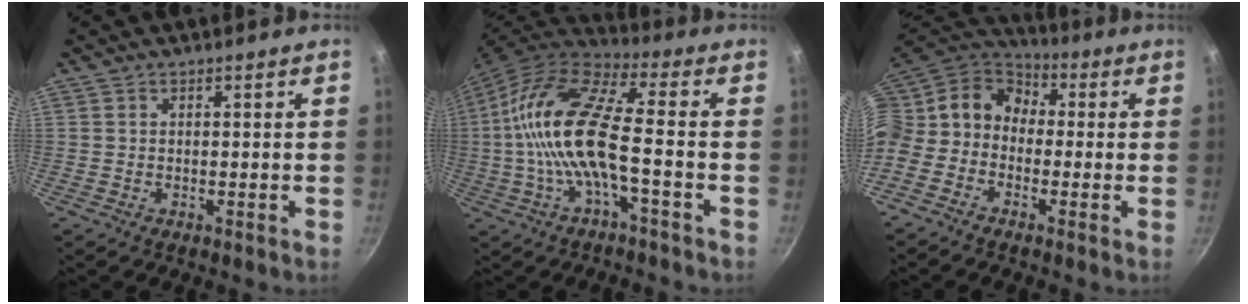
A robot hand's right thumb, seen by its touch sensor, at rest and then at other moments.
{"total": 16.9, "force": [-2.3, 5.6, 15.8], "torque": [-0.316, 0.036, -0.058]}
{"total": 16.6, "force": [-0.6, 13.6, 9.5], "torque": [-0.191, 0.057, -0.037]}